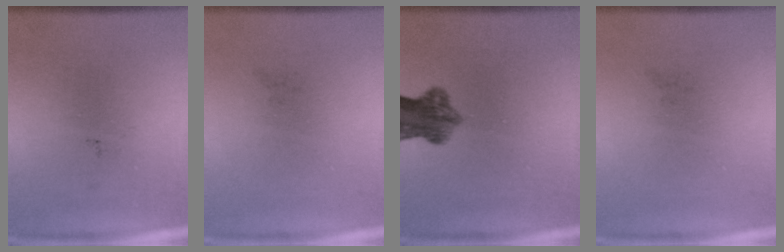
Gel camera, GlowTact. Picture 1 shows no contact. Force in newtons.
{"total": 0.0}
{"total": 6.5}
{"total": 0.0}